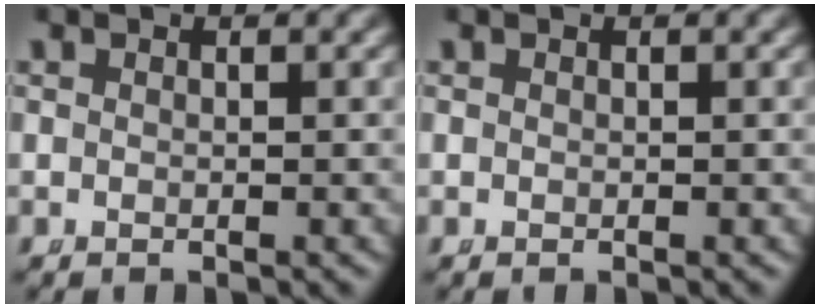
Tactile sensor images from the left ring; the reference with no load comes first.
{"total": 0.0}